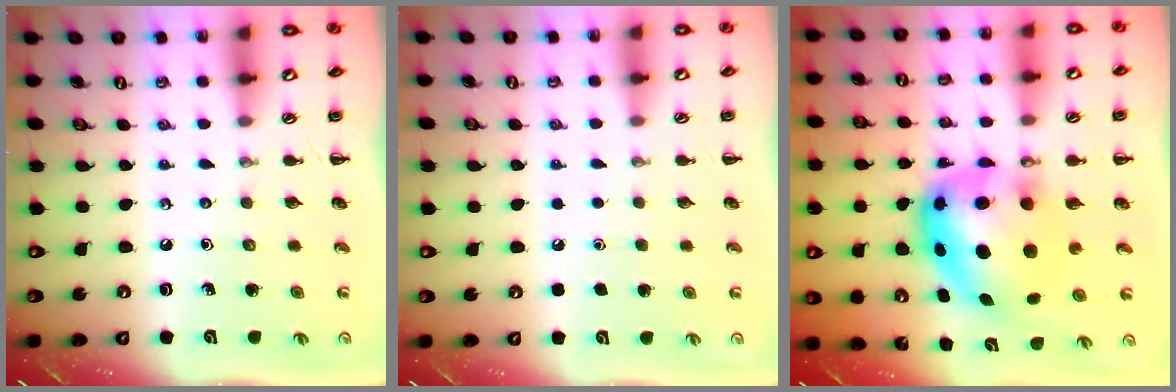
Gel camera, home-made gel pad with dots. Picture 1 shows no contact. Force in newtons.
{"total": 1.5, "press": 1.5, "slide": 0.1}
{"total": 10.7, "press": 10.5, "slide": 2.5}